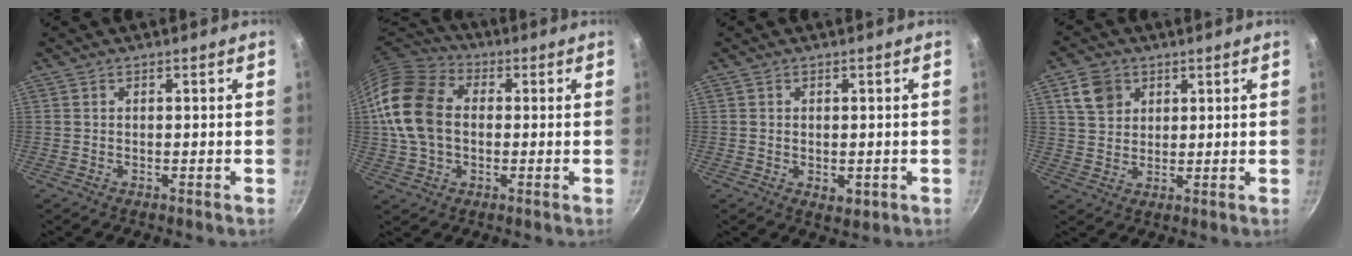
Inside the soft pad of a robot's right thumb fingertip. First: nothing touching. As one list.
[{"total": 15.4, "force": [0.7, 11.1, 10.6], "torque": [-0.193, 0.021, 0.000]}, {"total": 2.8, "force": [-0.5, 1.8, 2.1], "torque": [-0.032, -0.009, -0.006]}, {"total": 6.4, "force": [2.8, 5.0, 2.8], "torque": [-0.031, 0.000, 0.053]}]